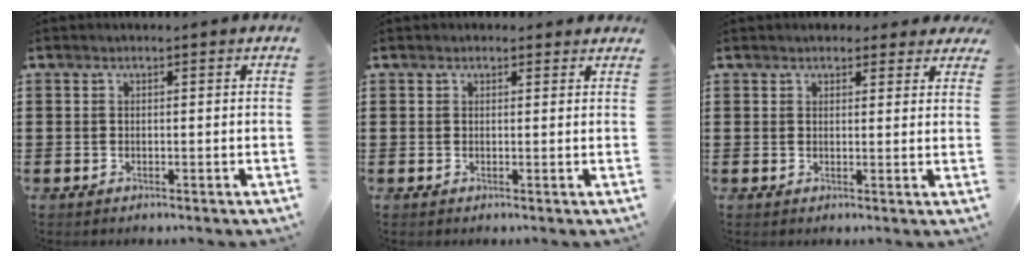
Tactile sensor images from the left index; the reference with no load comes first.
{"total": 1.0, "force": [0.8, 0.6, 0.2], "torque": [-0.006, 0.005, 0.015]}
{"total": 2.7, "force": [2.4, 1.0, 0.7], "torque": [-0.013, -0.002, 0.042]}